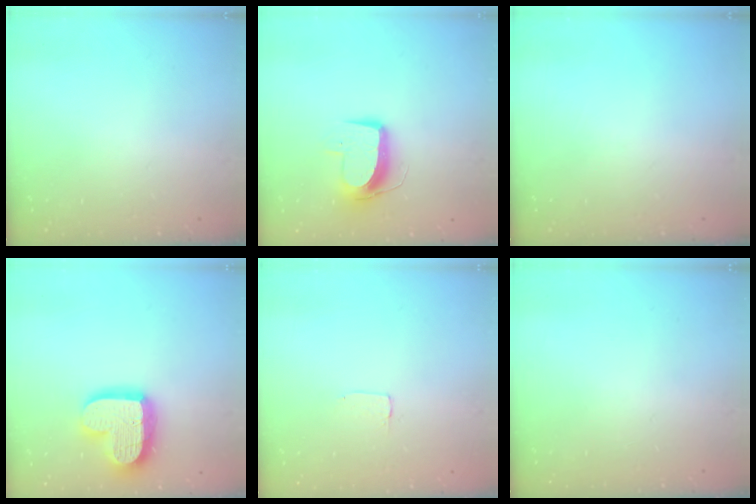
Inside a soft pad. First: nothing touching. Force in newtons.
{"total": 10.0, "press": 10.0, "slide": 0.3}
{"total": 0.0}
{"total": 17.0, "press": 16.9, "slide": 1.4}
{"total": 2.0, "press": 2.0, "slide": 0.0}
{"total": 0.0}